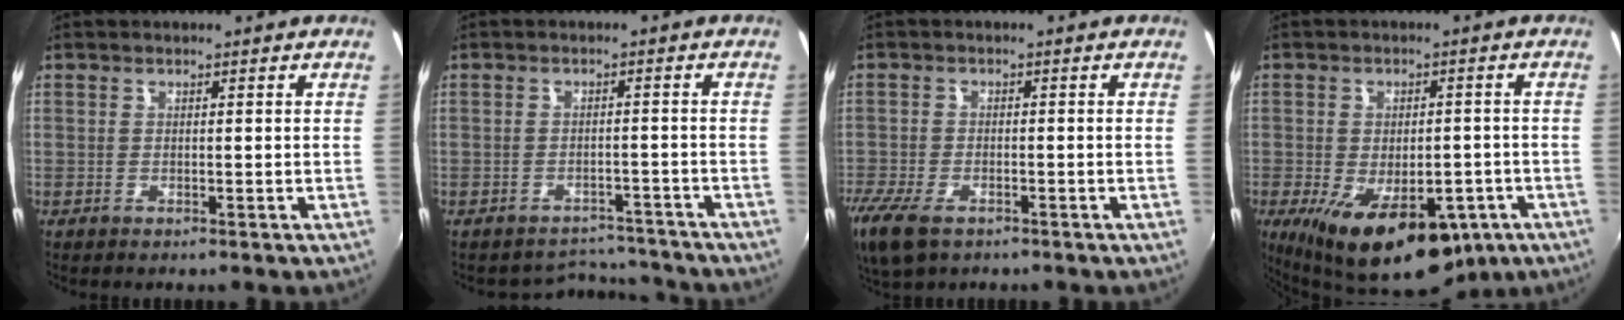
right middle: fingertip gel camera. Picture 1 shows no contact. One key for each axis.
{"total": 3.7, "fx": -3.3, "fy": 1.3, "fz": -0.8, "tx": 0.009, "ty": 0.015, "tz": -0.050}
{"total": 10.3, "fx": -6.6, "fy": 5.0, "fz": 6.2, "tx": -0.160, "ty": -0.041, "tz": -0.125}
{"total": 17.7, "fx": -8.6, "fy": 9.3, "fz": 12.4, "tx": -0.218, "ty": -0.037, "tz": -0.109}